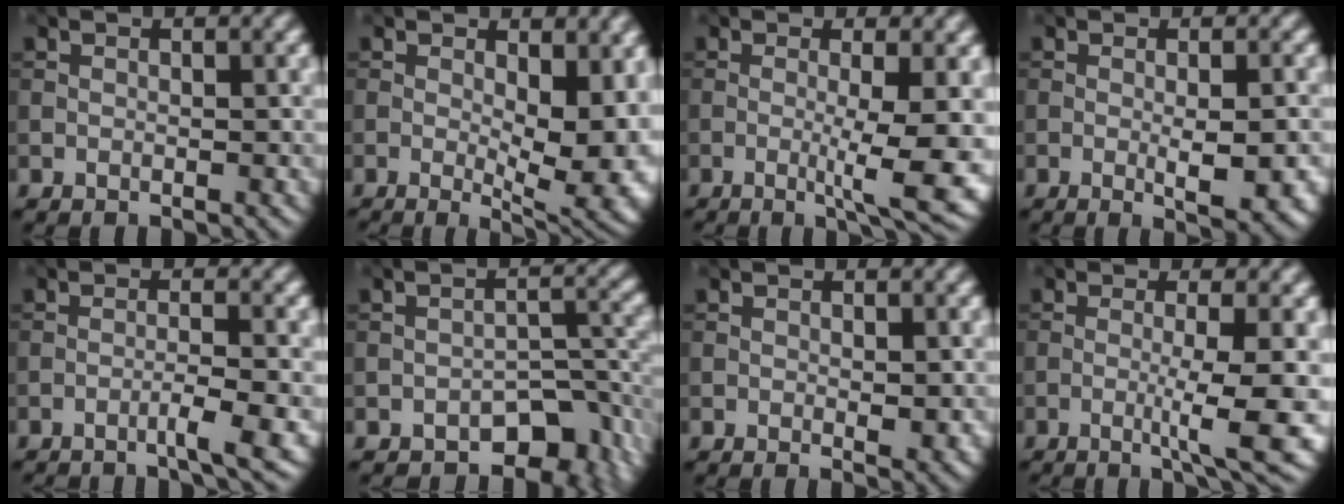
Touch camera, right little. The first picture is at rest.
{"total": 8.3, "force": [-0.3, 3.7, 7.4], "torque": [-0.106, -0.015, 0.001]}
{"total": 6.4, "force": [-1.0, 1.0, 6.3], "torque": [-0.100, -0.013, -0.012]}
{"total": 4.1, "force": [-0.8, 0.8, 3.9], "torque": [-0.061, -0.009, -0.006]}
{"total": 2.8, "force": [-1.4, 0.2, 2.3], "torque": [-0.029, 0.006, -0.037]}
{"total": 6.4, "force": [-4.1, 3.3, 3.7], "torque": [-0.028, -0.007, -0.058]}
{"total": 1.3, "force": [0.0, 0.5, 1.2], "torque": [-0.014, -0.005, 0.000]}
{"total": 6.2, "force": [-1.1, 0.9, 6.0], "torque": [-0.097, -0.008, -0.018]}